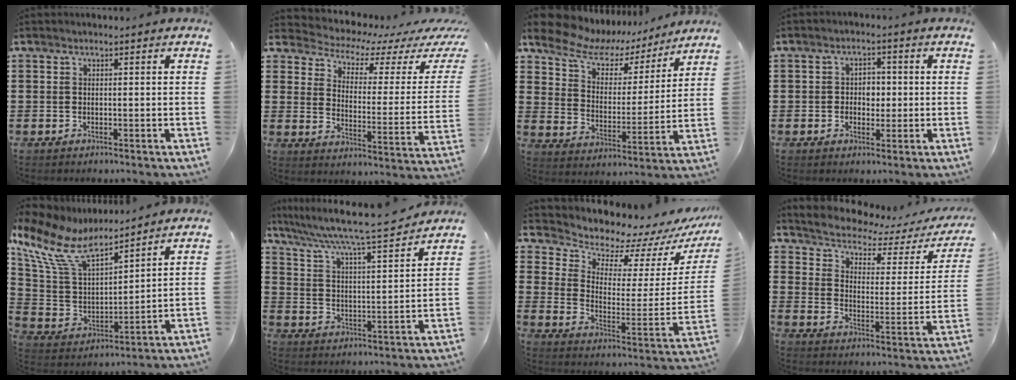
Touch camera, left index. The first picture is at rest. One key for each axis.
{"total": 3.5, "fx": 3.2, "fy": 1.0, "fz": 1.2, "tx": -0.048, "ty": -0.028, "tz": 0.046}
{"total": 8.0, "fx": 6.2, "fy": 3.9, "fz": 3.1, "tx": -0.087, "ty": -0.032, "tz": 0.107}
{"total": 3.1, "fx": -0.2, "fy": 2.5, "fz": 1.9, "tx": -0.036, "ty": 0.005, "tz": -0.011}
{"total": 11.2, "fx": 8.1, "fy": 4.5, "fz": 6.4, "tx": -0.169, "ty": -0.043, "tz": 0.143}
{"total": 7.5, "fx": 6.6, "fy": -0.4, "fz": 3.5, "tx": -0.096, "ty": -0.045, "tz": 0.105}
{"total": 7.1, "fx": 6.8, "fy": 1.8, "fz": 0.3, "tx": -0.044, "ty": -0.069, "tz": 0.119}
{"total": 3.5, "fx": 3.2, "fy": 0.6, "fz": 1.4, "tx": -0.049, "ty": -0.029, "tz": 0.045}